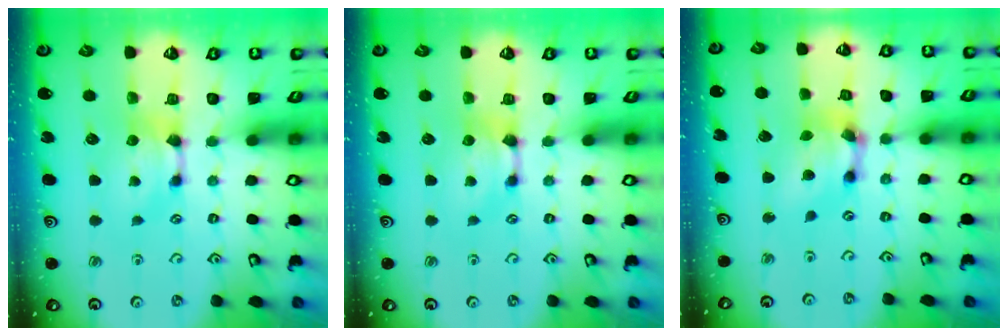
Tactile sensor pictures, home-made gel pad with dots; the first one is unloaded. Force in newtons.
{"total": 0.0}
{"total": 6.2, "press": 5.8, "slide": 2.1}